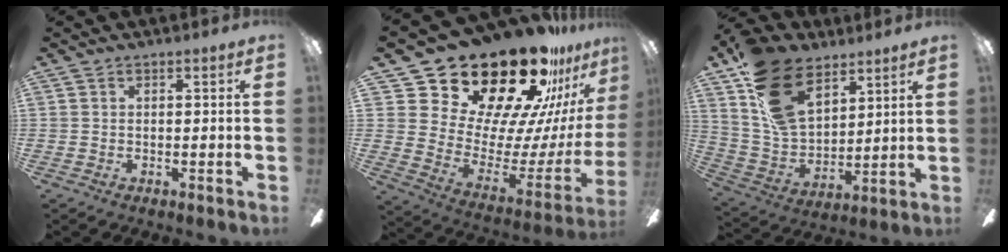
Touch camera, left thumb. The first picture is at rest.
{"total": 30.5, "force": [24.2, 12.4, 13.8], "torque": [-0.208, -0.193, 0.452]}
{"total": 19.3, "force": [11.4, 11.2, 10.9], "torque": [-0.211, -0.047, 0.217]}